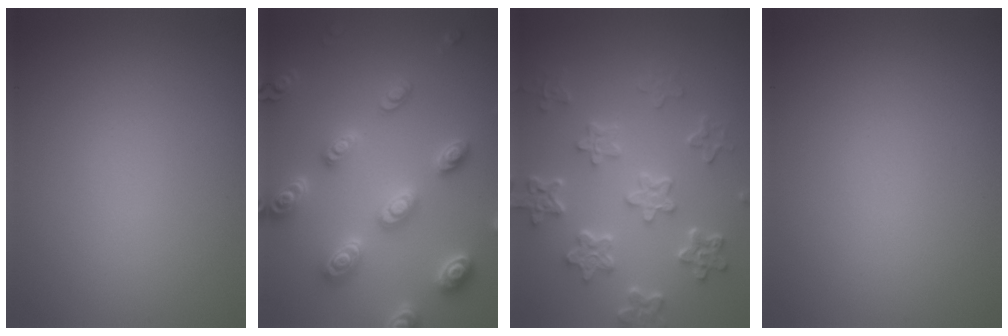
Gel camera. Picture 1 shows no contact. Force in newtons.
{"total": 5.2, "press": 5.1, "slide": 1.1}
{"total": 5.8, "press": 4.3, "slide": 3.8}
{"total": 0.0}